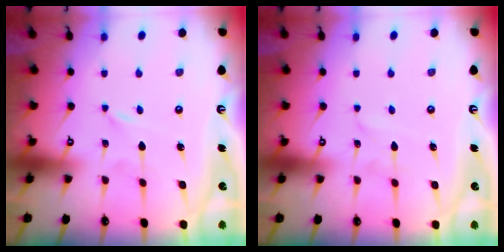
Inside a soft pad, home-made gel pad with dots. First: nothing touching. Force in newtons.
{"total": 1.2, "press": 1.2, "slide": 0.1}